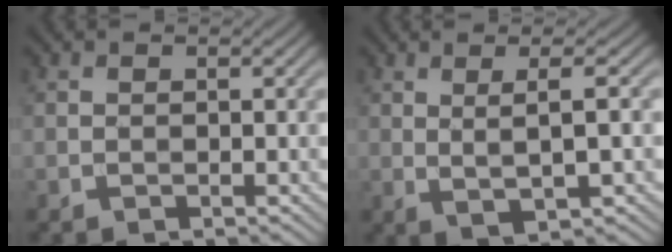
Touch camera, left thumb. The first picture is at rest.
{"total": 3.9, "force": [0.7, 0.6, 3.8], "torque": [-0.077, 0.006, 0.014]}